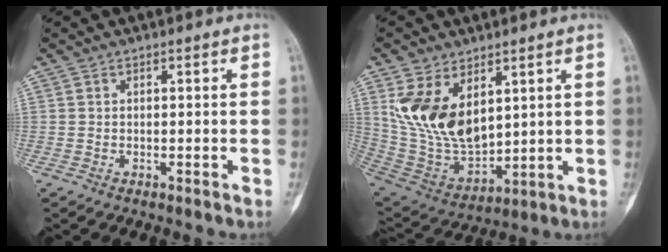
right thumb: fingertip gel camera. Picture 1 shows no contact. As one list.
[{"total": 15.6, "force": [5.6, 9.3, 11.2], "torque": [-0.190, -0.028, 0.134]}]